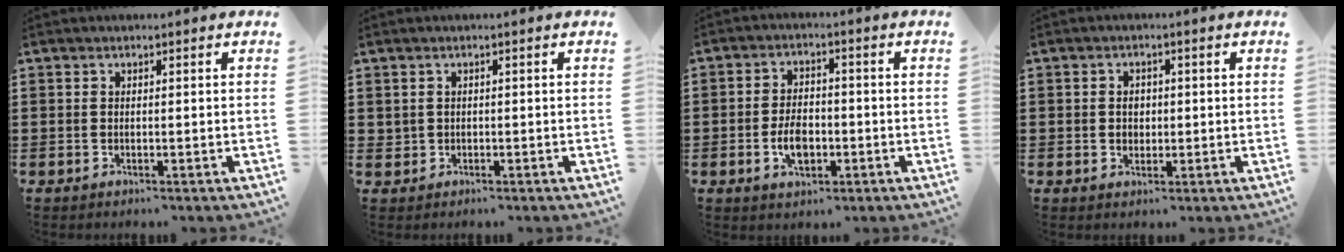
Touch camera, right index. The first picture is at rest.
{"total": 0.8, "force": [-0.1, 0.7, 0.1], "torque": [-0.005, 0.003, -0.003]}
{"total": 5.0, "force": [-1.4, 2.8, 3.9], "torque": [-0.077, -0.004, -0.029]}
{"total": 2.0, "force": [0.1, 1.6, 1.2], "torque": [-0.020, 0.002, -0.002]}